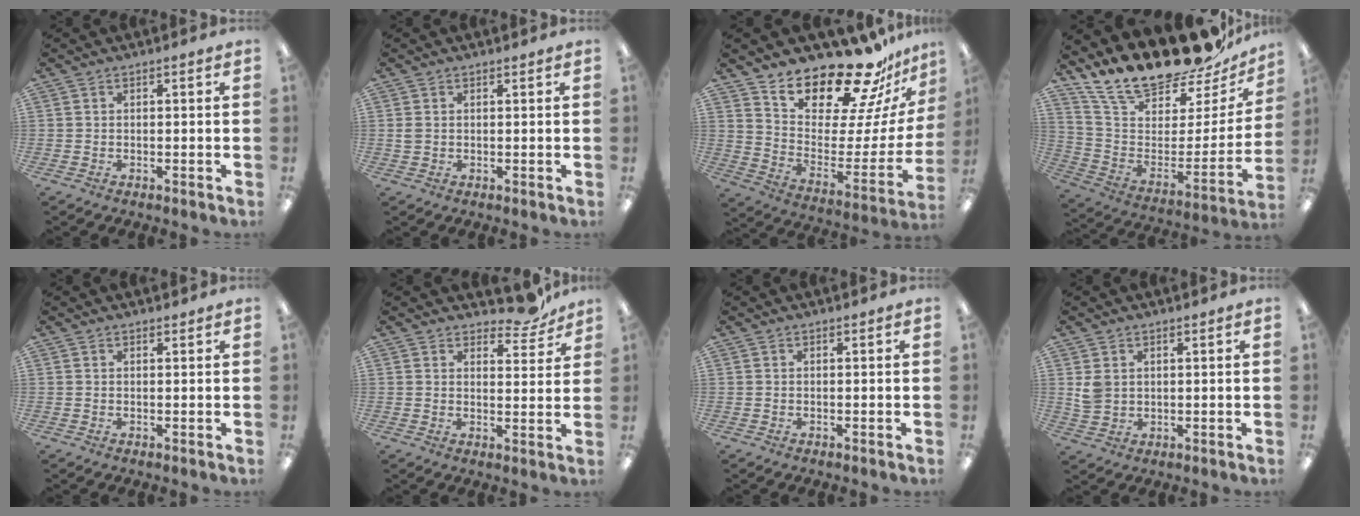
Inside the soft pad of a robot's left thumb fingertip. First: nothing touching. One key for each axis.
{"total": 1.2, "fx": 0.4, "fy": 0.9, "fz": 0.6, "tx": -0.014, "ty": 0.002, "tz": 0.007}
{"total": 20.0, "fx": 18.0, "fy": 4.8, "fz": 7.1, "tx": -0.115, "ty": -0.156, "tz": 0.303}
{"total": 23.2, "fx": 20.2, "fy": 6.7, "fz": 9.1, "tx": -0.154, "ty": -0.160, "tz": 0.354}
{"total": 0.7, "fx": 0.7, "fy": 0.3, "fz": 0.0, "tx": -0.001, "ty": -0.001, "tz": 0.013}
{"total": 6.9, "fx": 6.0, "fy": 2.2, "fz": 2.5, "tx": -0.019, "ty": -0.043, "tz": 0.102}
{"total": 0.0}
{"total": 4.2, "fx": 1.7, "fy": 3.4, "fz": 1.9, "tx": -0.033, "ty": 0.002, "tz": 0.033}